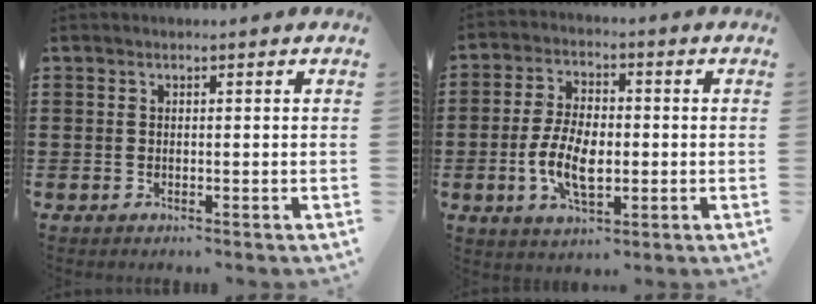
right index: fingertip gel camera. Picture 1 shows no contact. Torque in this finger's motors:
{"motor_torque": [1.37, 0.77, 0.34, 0.16]}